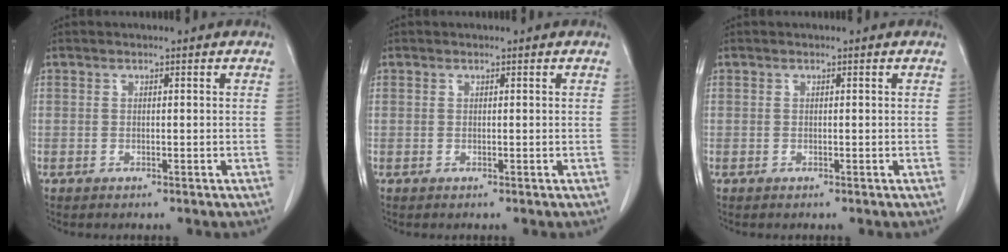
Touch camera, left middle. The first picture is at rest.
{"total": 0.0}
{"total": 0.0}